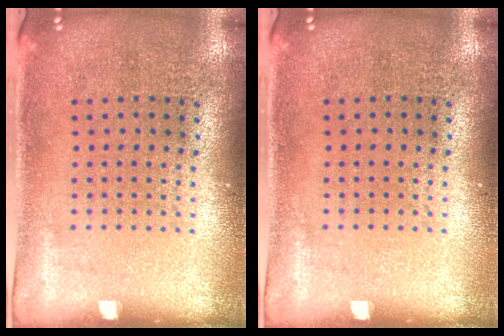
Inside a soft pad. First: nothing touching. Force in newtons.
{"total": 0.0}